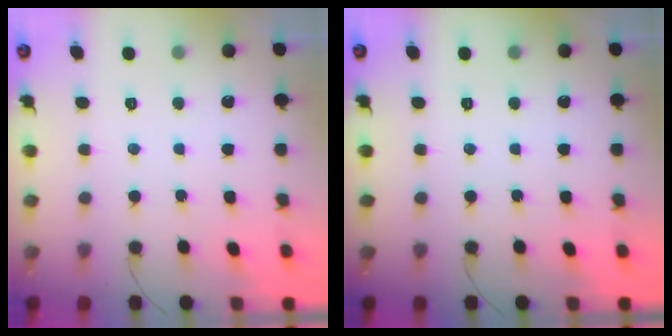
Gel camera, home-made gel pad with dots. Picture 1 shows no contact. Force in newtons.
{"total": 0.0}